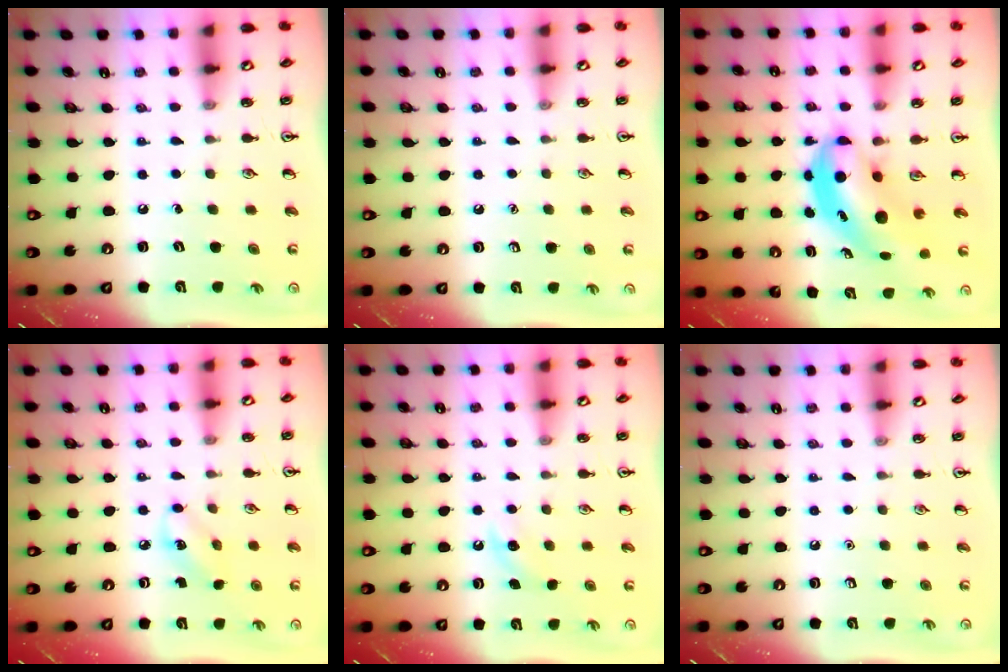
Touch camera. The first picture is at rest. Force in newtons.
{"total": 0.0}
{"total": 6.3, "press": 6.1, "slide": 1.7}
{"total": 4.2, "press": 4.1, "slide": 1.1}
{"total": 5.2, "press": 4.9, "slide": 1.8}
{"total": 0.0}